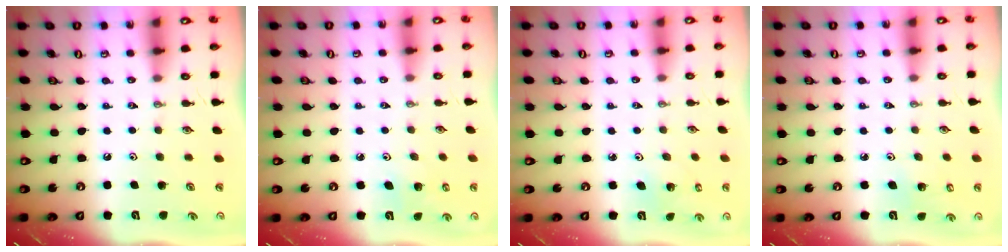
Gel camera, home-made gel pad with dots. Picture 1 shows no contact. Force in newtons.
{"total": 3.9, "press": 3.9, "slide": 0.3}
{"total": 2.3, "press": 2.3, "slide": 0.2}
{"total": 2.7, "press": 2.6, "slide": 1.0}